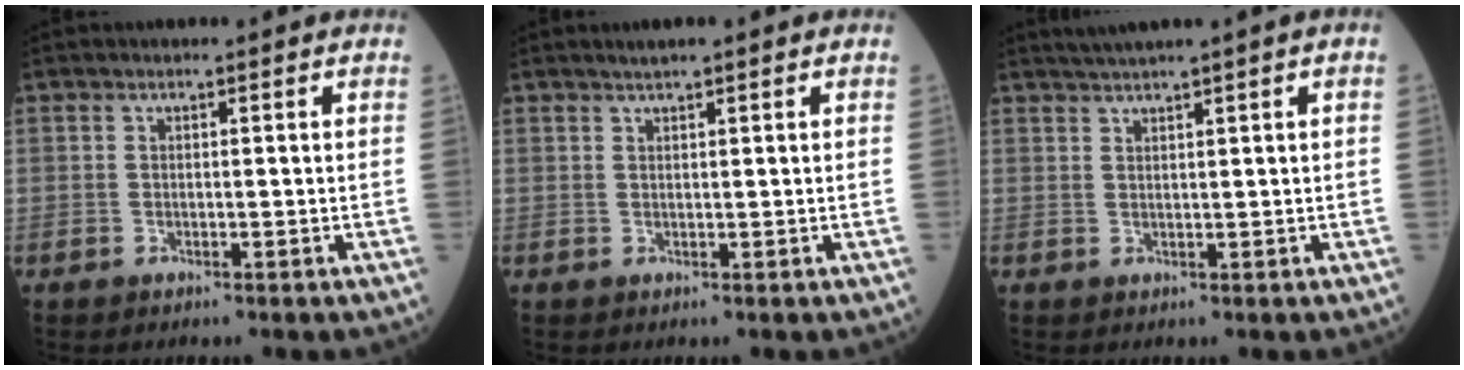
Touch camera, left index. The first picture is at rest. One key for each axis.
{"total": 1.5, "fx": 1.2, "fy": 0.1, "fz": 0.9, "tx": -0.019, "ty": 0.008, "tz": 0.021}
{"total": 3.0, "fx": 2.1, "fy": -0.6, "fz": 2.0, "tx": -0.043, "ty": 0.011, "tz": 0.044}